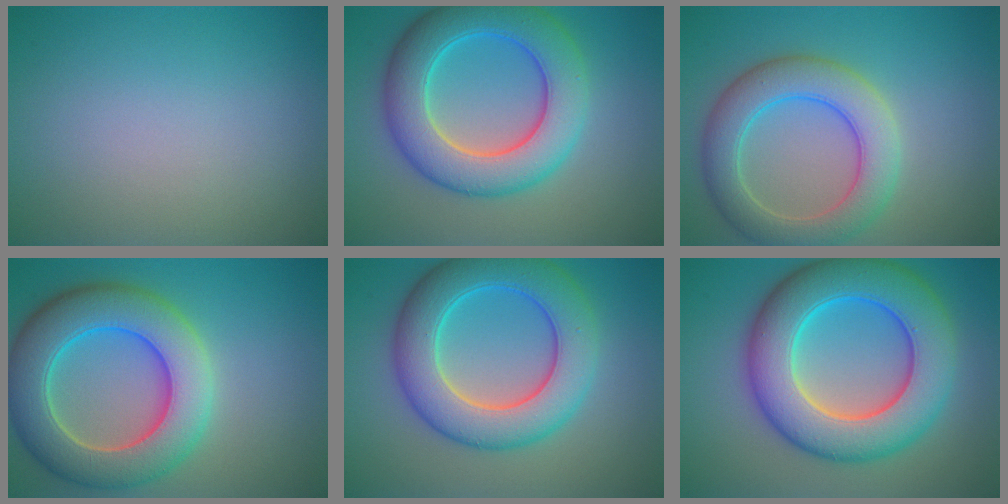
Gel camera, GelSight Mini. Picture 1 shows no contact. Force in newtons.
{"total": 8.7, "press": 8.7, "slide": 0.3}
{"total": 6.3, "press": 6.3, "slide": 0.3}
{"total": 9.8, "press": 9.8, "slide": 0.7}
{"total": 8.8, "press": 8.8, "slide": 0.1}
{"total": 11.3, "press": 11.3, "slide": 0.2}